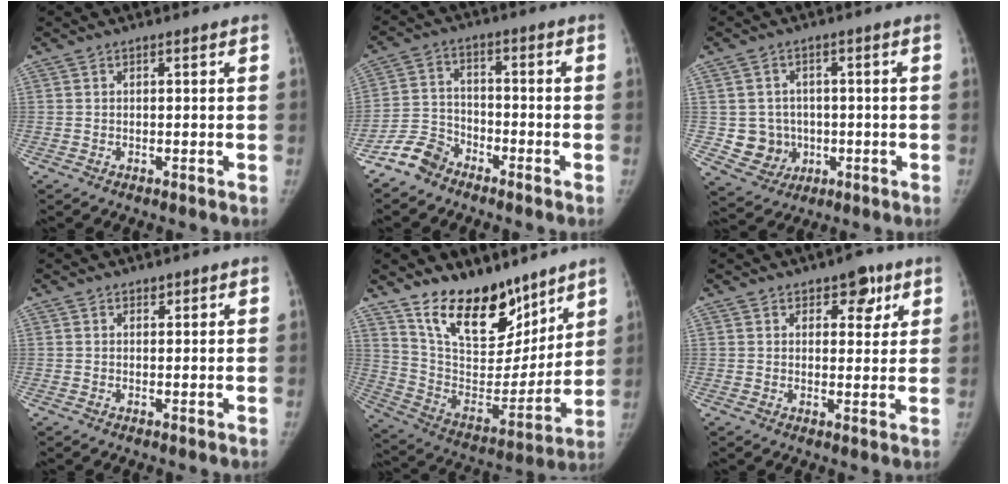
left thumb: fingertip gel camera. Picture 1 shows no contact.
{"total": 6.5, "force": [-5.3, 3.7, 1.2], "torque": [-0.013, 0.029, -0.114]}
{"total": 7.2, "force": [-0.6, 6.9, 1.8], "torque": [0.007, 0.010, 0.000]}
{"total": 0.8, "force": [0.6, 0.5, 0.1], "torque": [0.007, -0.004, 0.006]}
{"total": 21.1, "force": [15.0, 10.2, 10.8], "torque": [-0.127, -0.090, 0.261]}
{"total": 5.6, "force": [3.1, 3.4, 3.2], "torque": [-0.007, -0.013, 0.039]}